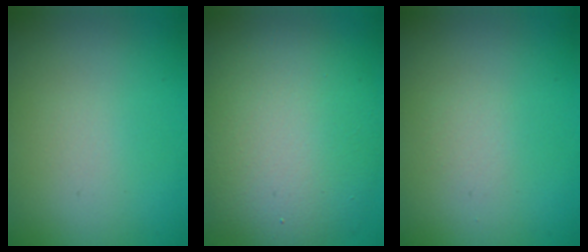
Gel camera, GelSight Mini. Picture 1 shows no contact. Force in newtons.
{"total": 10.2, "press": 10.1, "slide": 1.0}
{"total": 0.6, "press": 0.6, "slide": 0.1}